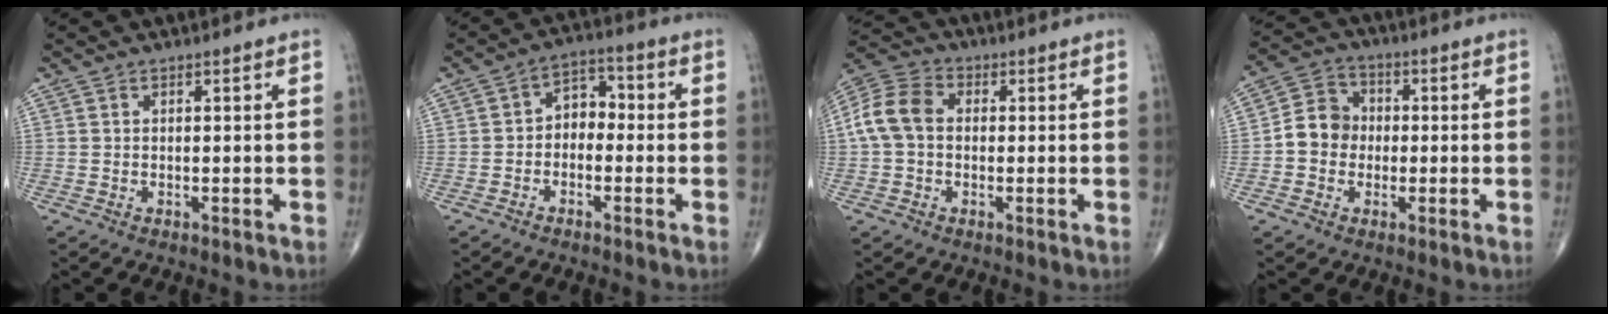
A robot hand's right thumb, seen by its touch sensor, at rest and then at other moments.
{"total": 5.6, "force": [-0.8, 4.0, 3.7], "torque": [-0.033, 0.029, -0.031]}
{"total": 9.1, "force": [0.2, 6.7, 6.1], "torque": [-0.123, 0.030, -0.005]}
{"total": 7.5, "force": [-0.8, 6.7, 3.4], "torque": [-0.037, 0.026, -0.029]}